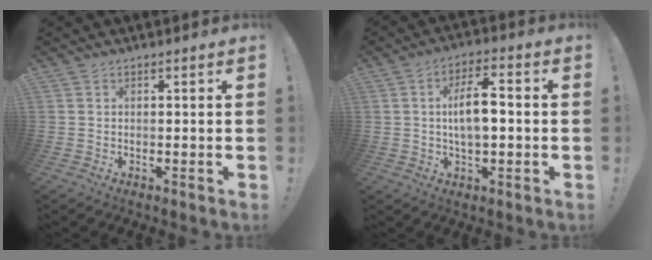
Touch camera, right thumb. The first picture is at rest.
{"total": 8.9, "force": [-0.3, 3.8, 8.0], "torque": [-0.137, 0.003, -0.011]}